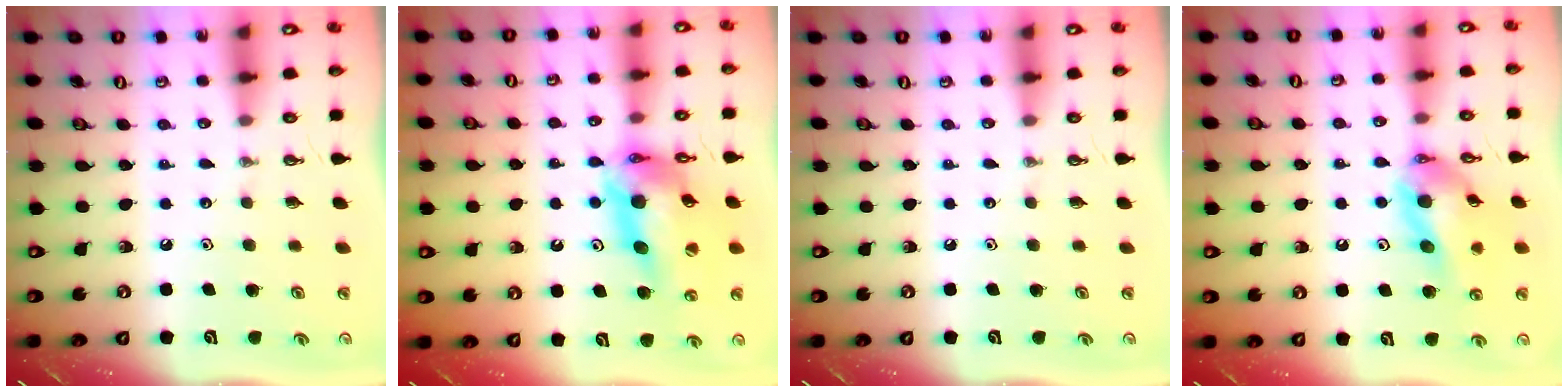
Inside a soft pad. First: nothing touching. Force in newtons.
{"total": 16.6, "press": 16.5, "slide": 1.6}
{"total": 0.0}
{"total": 13.8, "press": 13.7, "slide": 2.1}